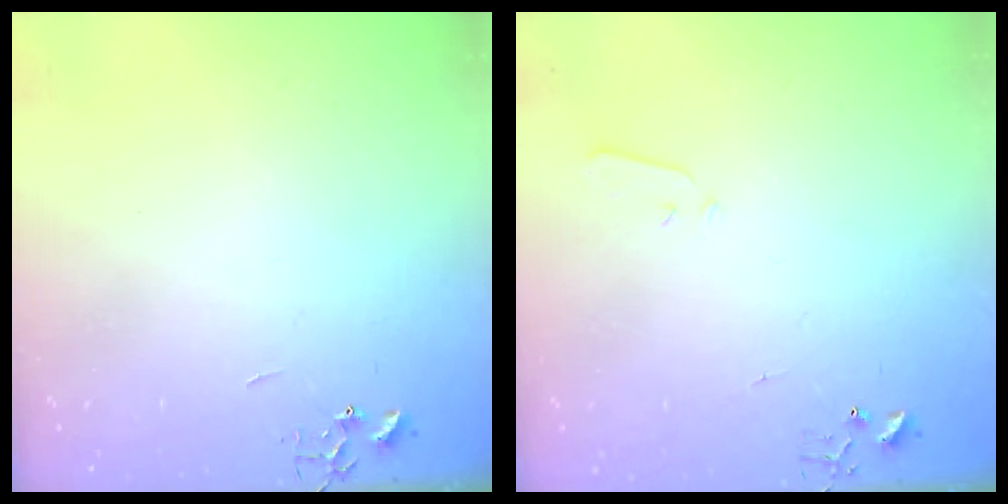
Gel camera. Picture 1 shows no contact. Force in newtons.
{"total": 3.3, "press": 3.2, "slide": 0.6}